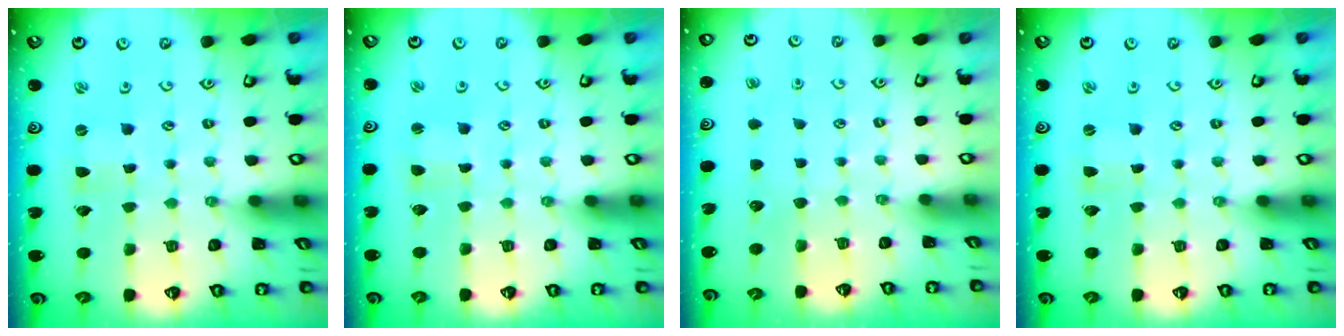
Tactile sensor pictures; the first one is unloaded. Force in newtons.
{"total": 1.9, "press": 1.9, "slide": 0.4}
{"total": 0.0}
{"total": 0.0}